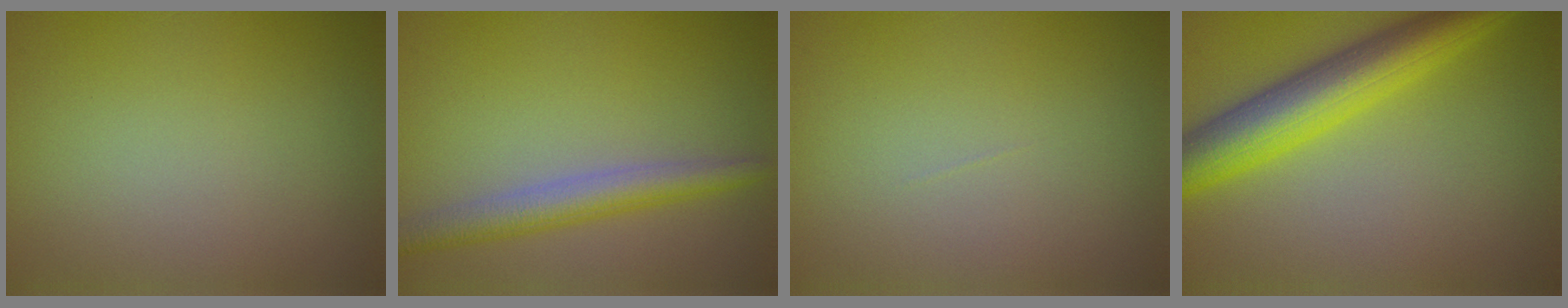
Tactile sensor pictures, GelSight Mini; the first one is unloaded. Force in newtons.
{"total": 3.7, "press": 3.7, "slide": 0.1}
{"total": 0.0}
{"total": 7.7, "press": 7.7, "slide": 0.2}